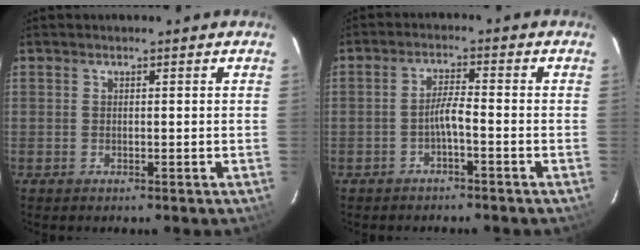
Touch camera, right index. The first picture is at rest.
{"total": 3.1, "force": [-1.8, 0.1, 2.6], "torque": [-0.053, 0.011, -0.031]}